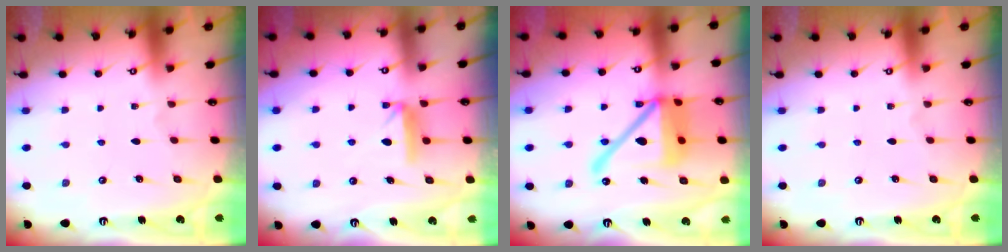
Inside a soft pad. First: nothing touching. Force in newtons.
{"total": 7.8, "press": 7.8, "slide": 0.2}
{"total": 19.5, "press": 19.3, "slide": 2.7}
{"total": 0.0}